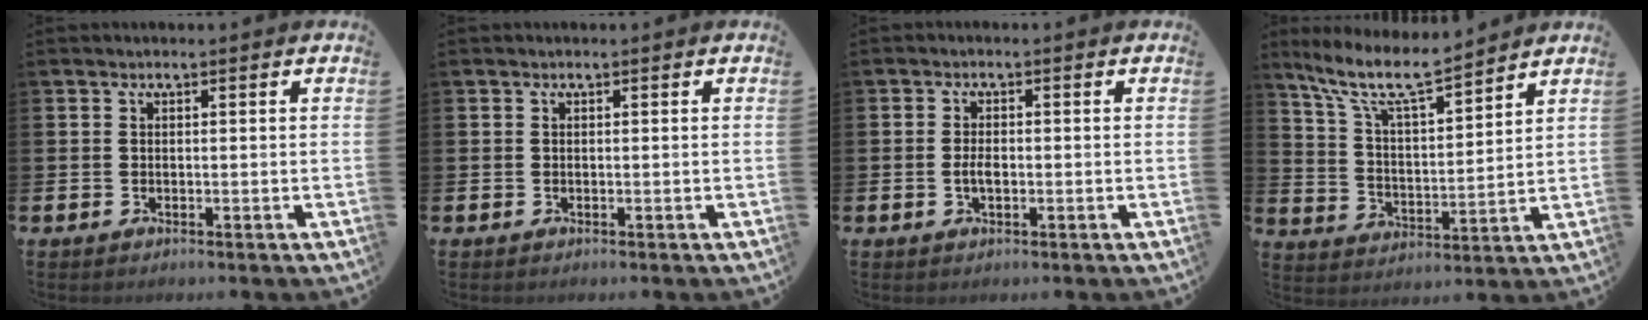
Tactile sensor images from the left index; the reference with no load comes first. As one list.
[{"total": 0.0}, {"total": 2.2, "force": [-0.3, 1.1, 1.9], "torque": [-0.027, -0.001, -0.009]}, {"total": 9.4, "force": [8.2, 1.5, 4.4], "torque": [-0.122, -0.041, 0.145]}]